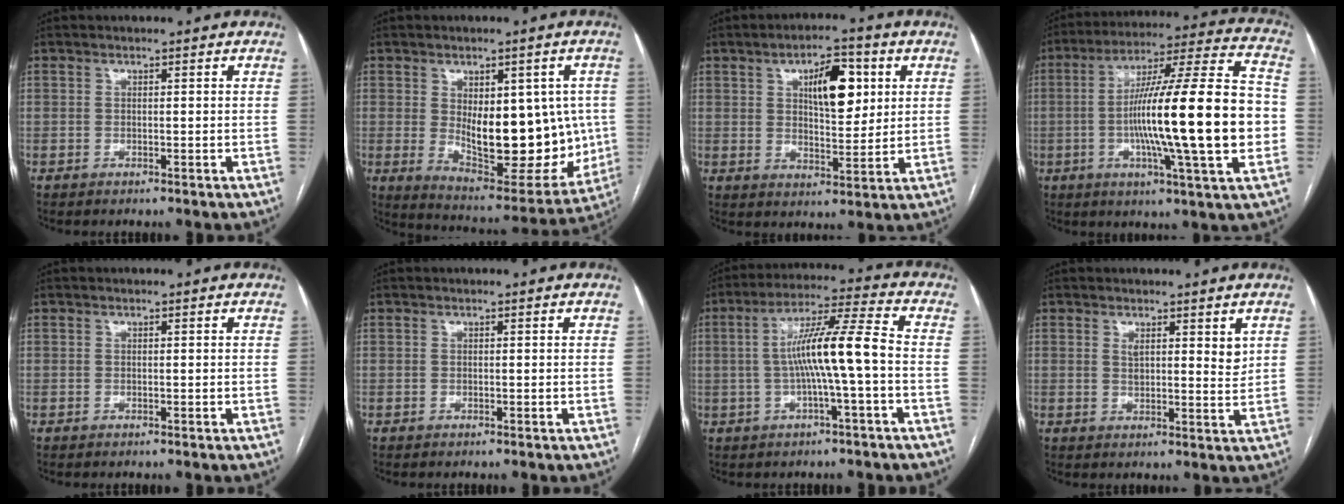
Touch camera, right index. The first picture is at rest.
{"total": 17.5, "force": [0.0, 8.1, 15.5], "torque": [-0.216, -0.005, 0.027]}
{"total": 9.6, "force": [3.2, 3.6, 8.3], "torque": [-0.128, 0.010, 0.055]}
{"total": 23.7, "force": [-2.9, 0.7, 23.6], "torque": [-0.360, 0.007, -0.055]}
{"total": 0.0}
{"total": 0.0}
{"total": 10.4, "force": [-1.0, -0.5, 10.3], "torque": [-0.186, 0.020, -0.021]}
{"total": 3.9, "force": [2.3, 1.3, 2.9], "torque": [-0.041, -0.012, 0.037]}